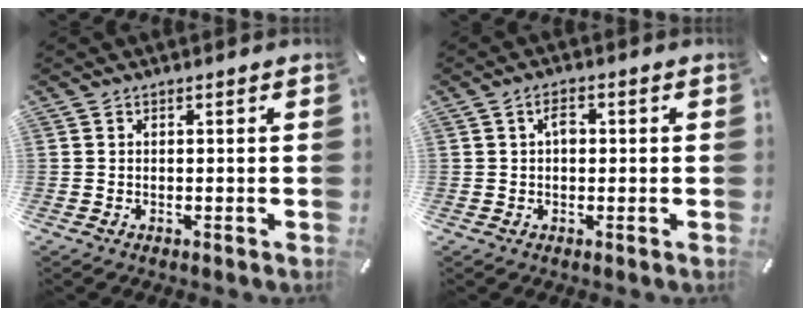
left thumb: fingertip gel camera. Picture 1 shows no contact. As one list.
[{"total": 2.8, "force": [0.4, 1.7, 2.2], "torque": [-0.037, 0.004, 0.003]}]